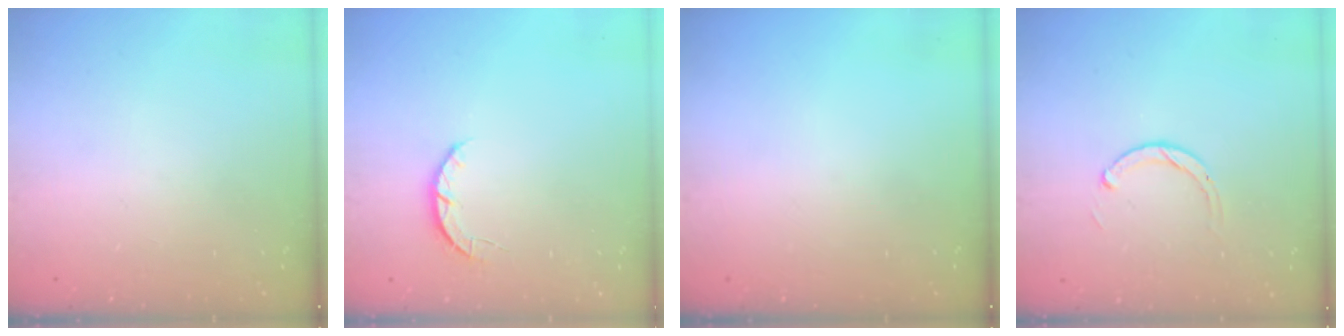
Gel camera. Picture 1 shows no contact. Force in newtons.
{"total": 3.3, "press": 3.3, "slide": 0.5}
{"total": 0.0}
{"total": 2.3, "press": 2.3, "slide": 0.3}